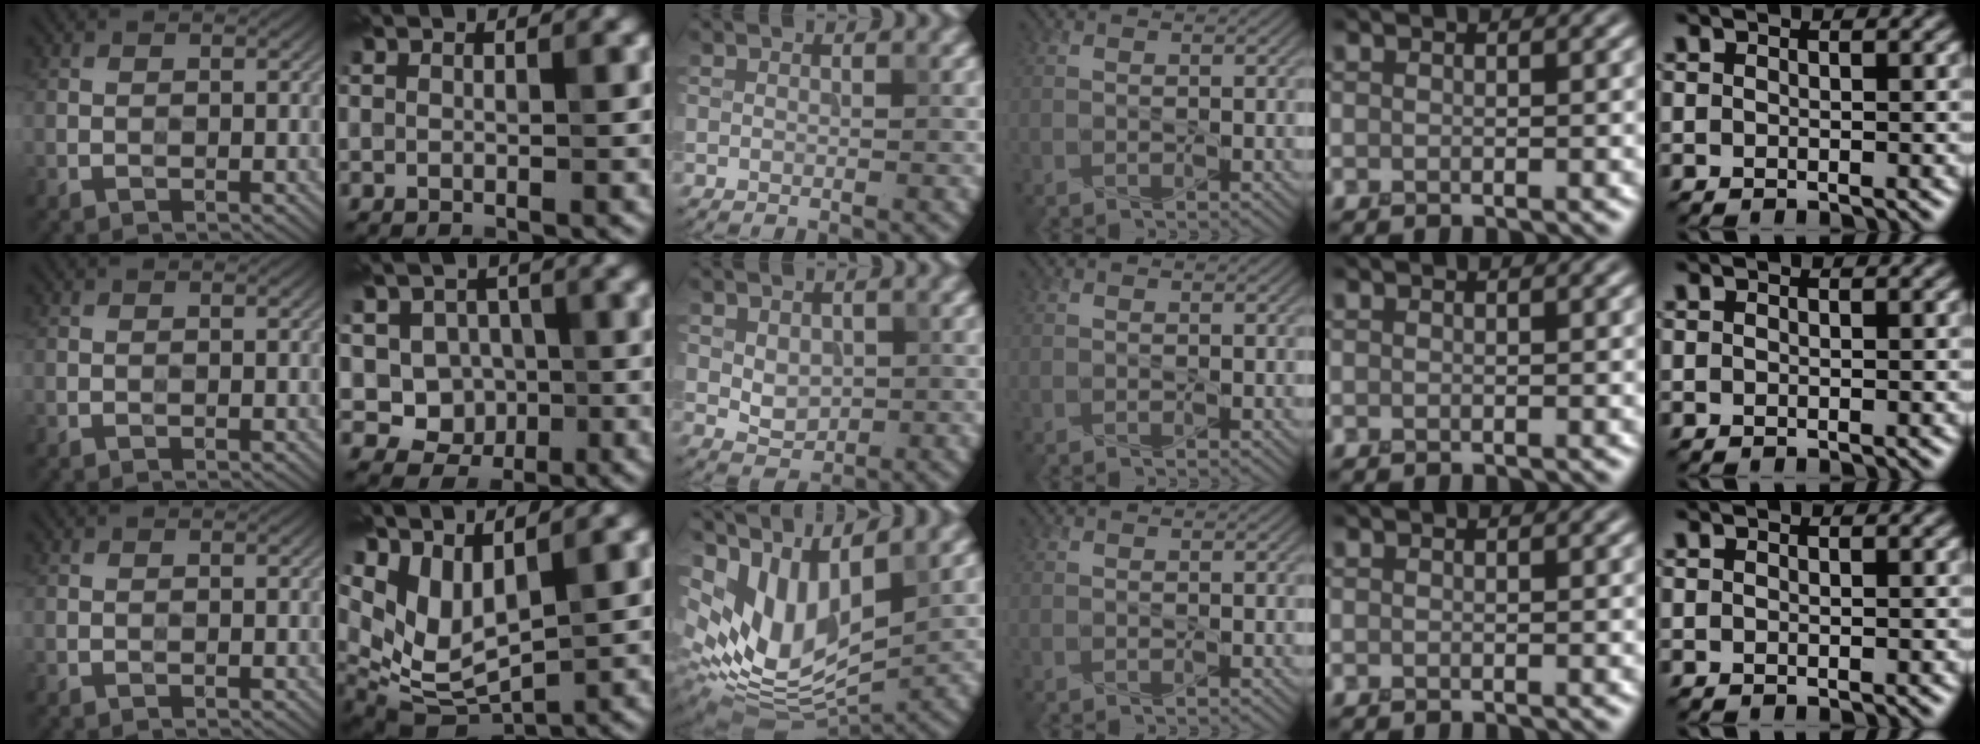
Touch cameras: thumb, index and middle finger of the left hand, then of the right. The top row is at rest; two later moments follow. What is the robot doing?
{"motion": "press", "object": "stapler"}